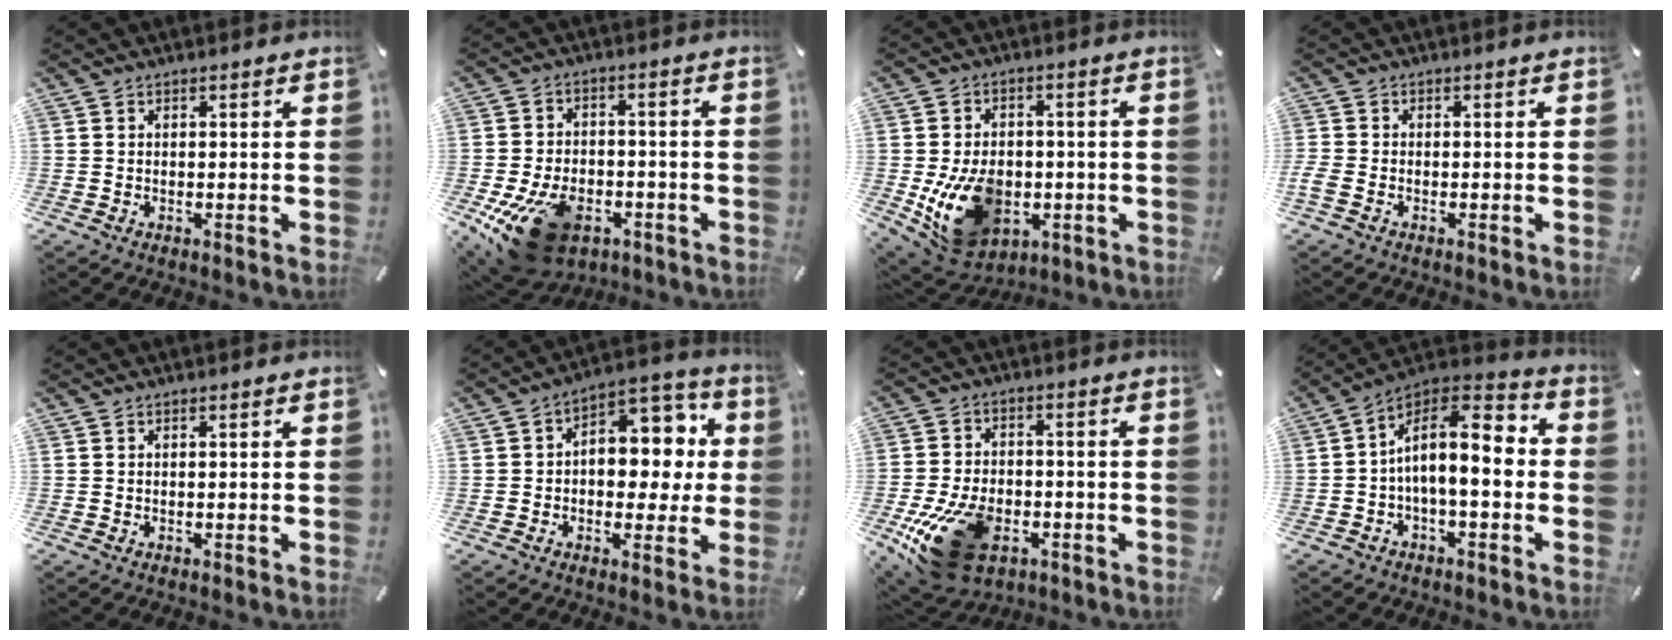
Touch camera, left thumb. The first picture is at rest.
{"total": 15.1, "force": [-7.4, 9.2, 9.4], "torque": [-0.173, 0.038, -0.120]}
{"total": 15.7, "force": [-3.4, 11.6, 10.0], "torque": [-0.201, 0.002, -0.053]}
{"total": 1.7, "force": [-1.0, 0.8, 1.2], "torque": [-0.027, -0.001, -0.019]}
{"total": 0.0}
{"total": 10.6, "force": [1.6, 8.1, 6.6], "torque": [-0.066, -0.021, 0.027]}
{"total": 18.3, "force": [-7.3, 11.6, 12.2], "torque": [-0.219, 0.030, -0.112]}
{"total": 12.2, "force": [-0.1, 5.9, 10.6], "torque": [-0.175, -0.009, -0.005]}